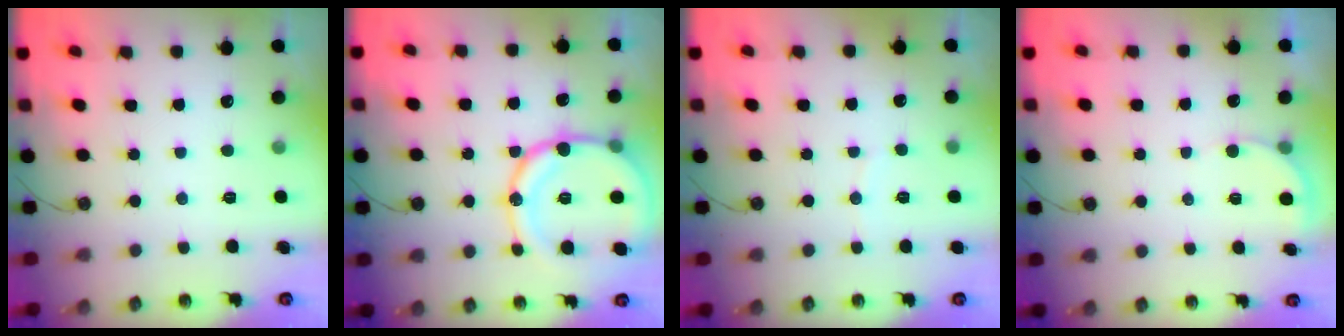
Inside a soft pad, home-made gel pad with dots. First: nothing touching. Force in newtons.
{"total": 19.2, "press": 18.9, "slide": 3.4}
{"total": 2.2, "press": 2.2, "slide": 0.2}
{"total": 3.8, "press": 3.8, "slide": 0.3}